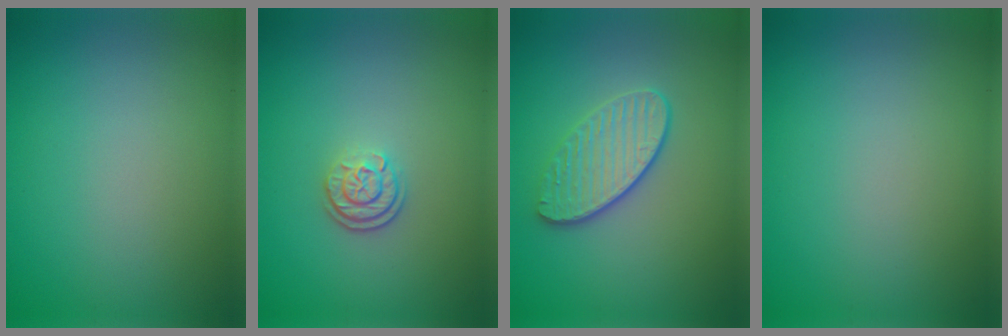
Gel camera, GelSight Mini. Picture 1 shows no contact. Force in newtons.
{"total": 2.3, "press": 1.7, "slide": 1.5}
{"total": 3.5, "press": 3.2, "slide": 1.4}
{"total": 0.0}